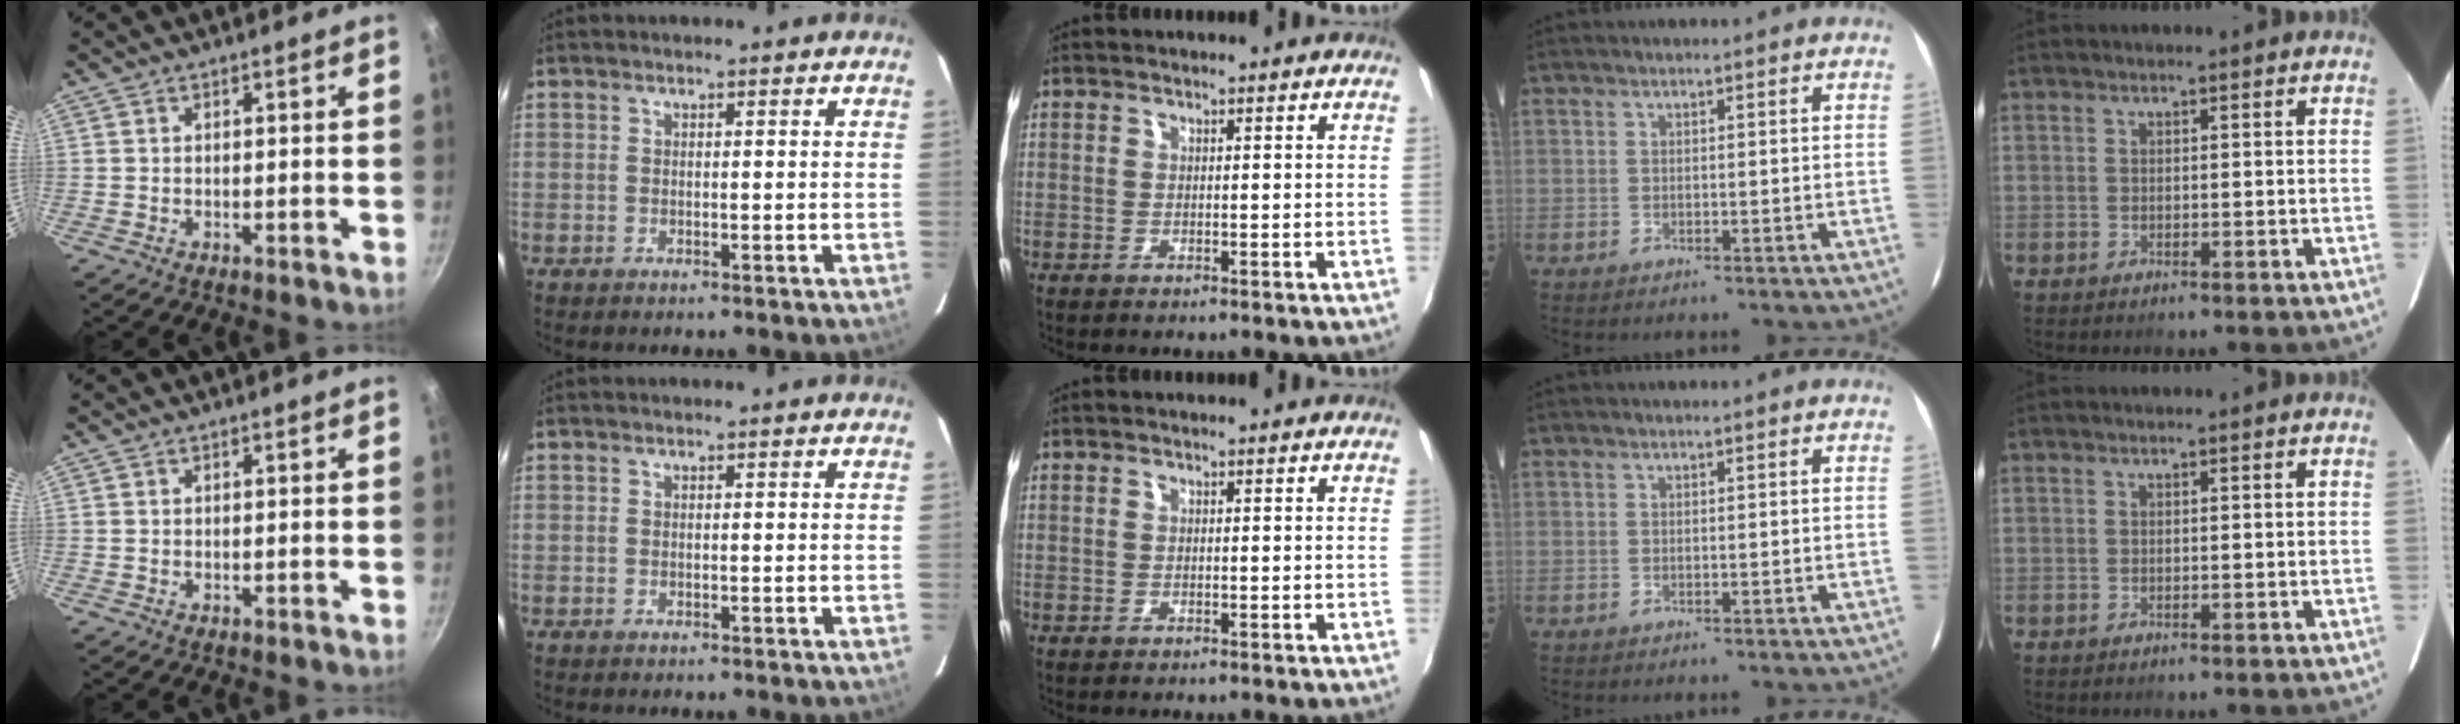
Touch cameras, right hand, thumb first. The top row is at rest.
{}